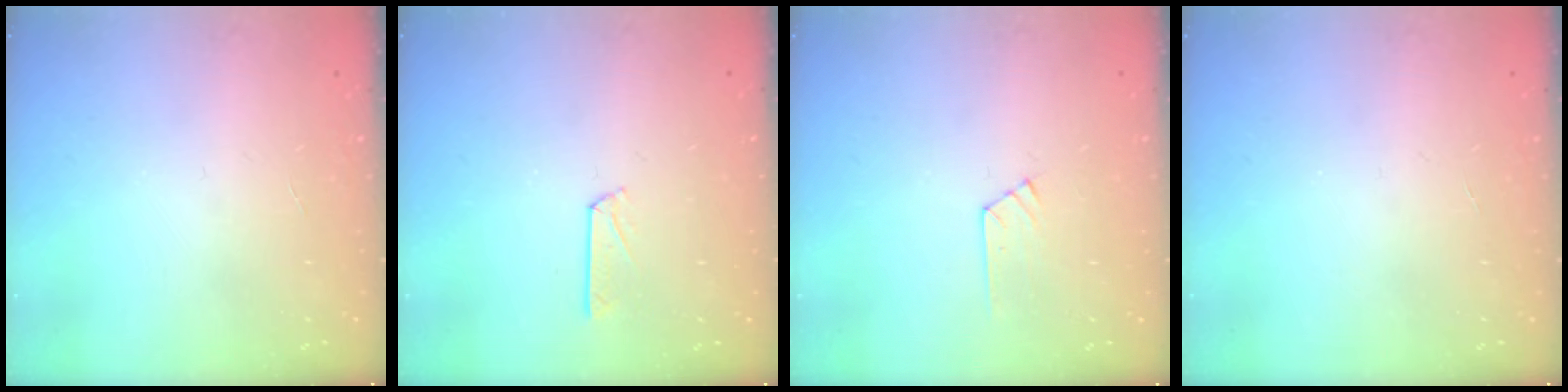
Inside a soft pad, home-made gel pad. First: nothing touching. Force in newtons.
{"total": 3.2, "press": 3.2, "slide": 0.3}
{"total": 5.1, "press": 5.1, "slide": 0.6}
{"total": 0.0}